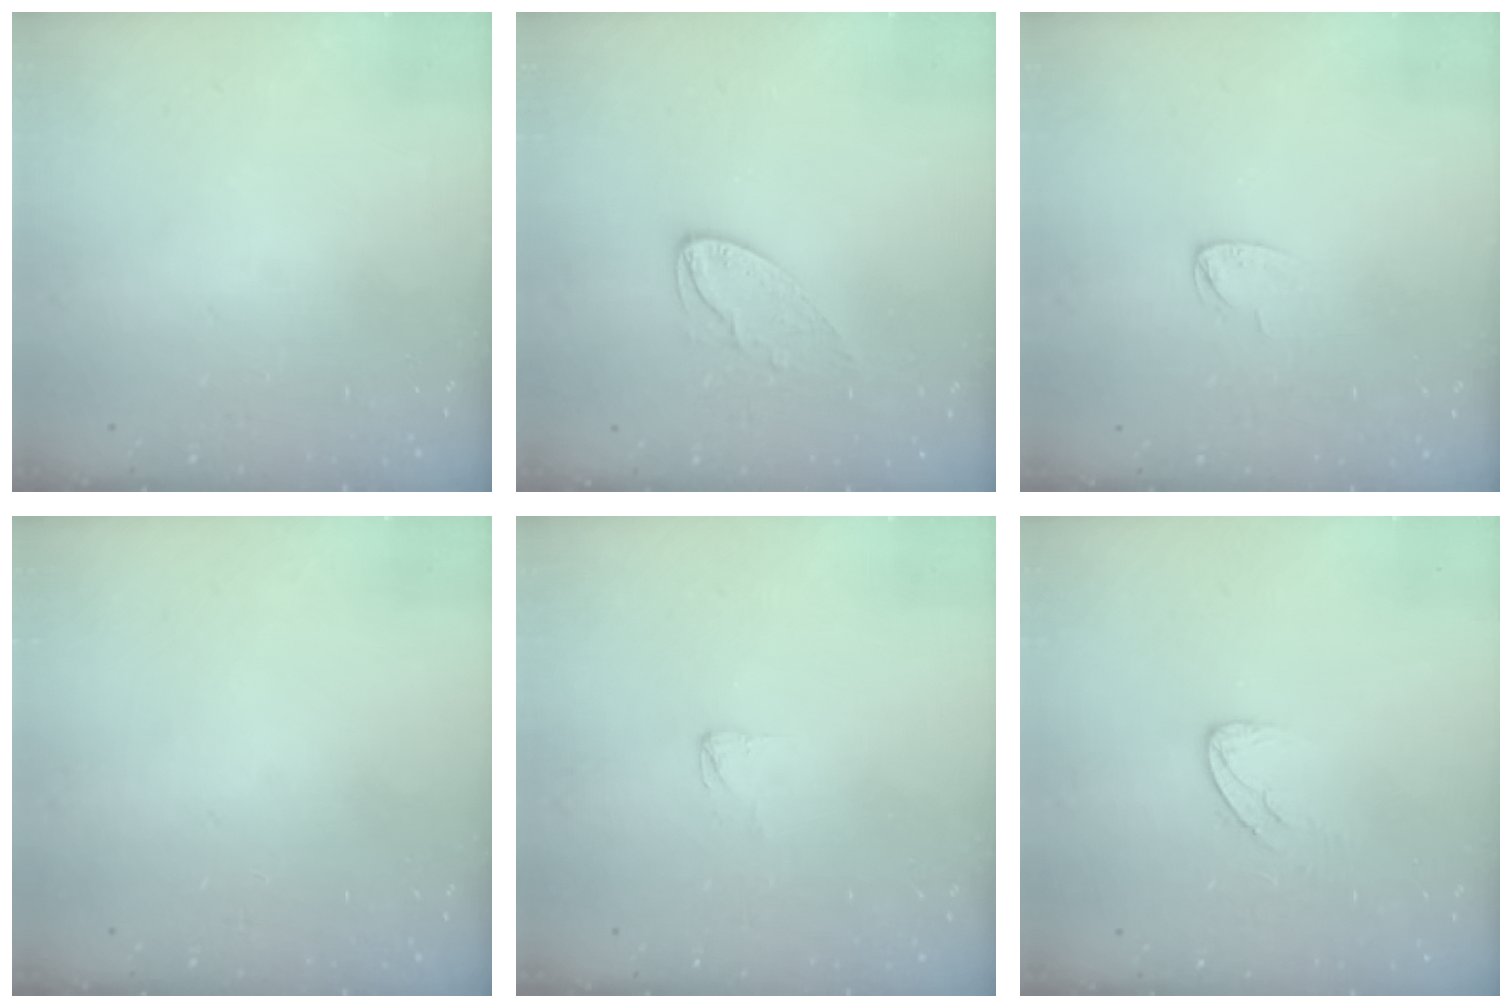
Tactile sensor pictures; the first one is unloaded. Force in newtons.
{"total": 7.2, "press": 7.2, "slide": 0.2}
{"total": 3.9, "press": 3.9, "slide": 0.3}
{"total": 0.0}
{"total": 2.3, "press": 2.3, "slide": 0.2}
{"total": 4.8, "press": 4.8, "slide": 0.3}